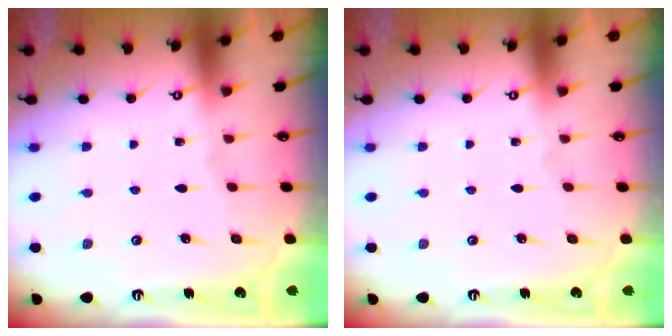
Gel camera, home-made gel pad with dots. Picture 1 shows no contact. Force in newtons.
{"total": 0.0}